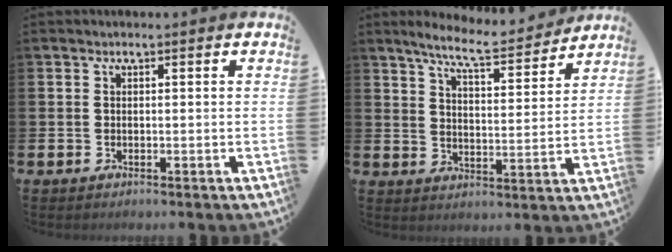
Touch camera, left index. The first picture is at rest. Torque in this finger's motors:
{"motor_torque": [0.32, -0.52, 0.32, 0.11]}